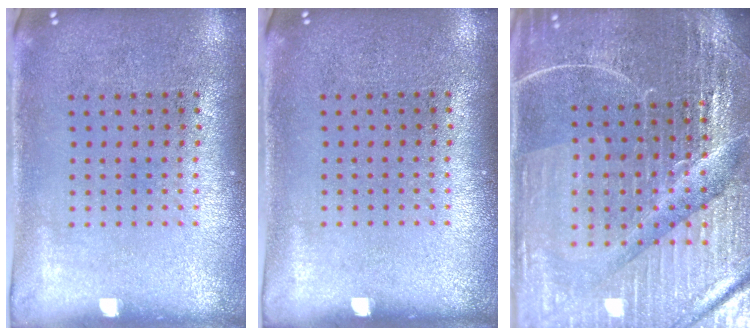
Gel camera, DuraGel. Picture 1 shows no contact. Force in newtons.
{"total": 0.0}
{"total": 5.3, "press": 4.9, "slide": 1.9}